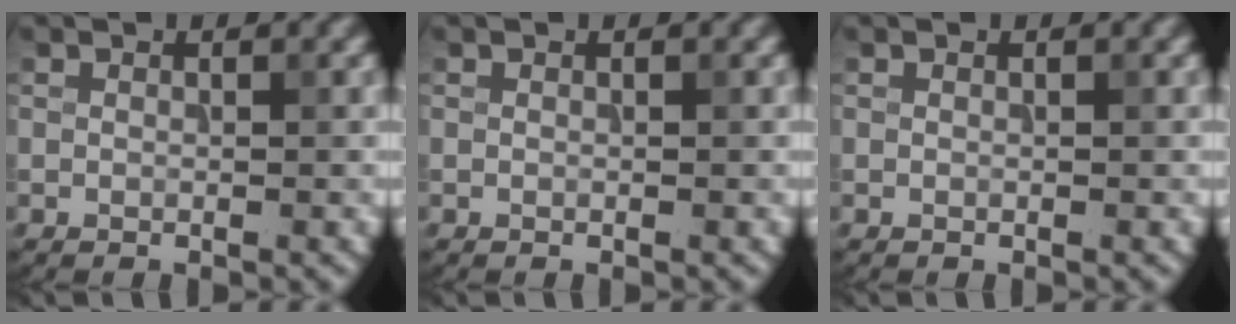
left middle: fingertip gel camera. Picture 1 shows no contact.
{"total": 0.0}
{"total": 0.0}